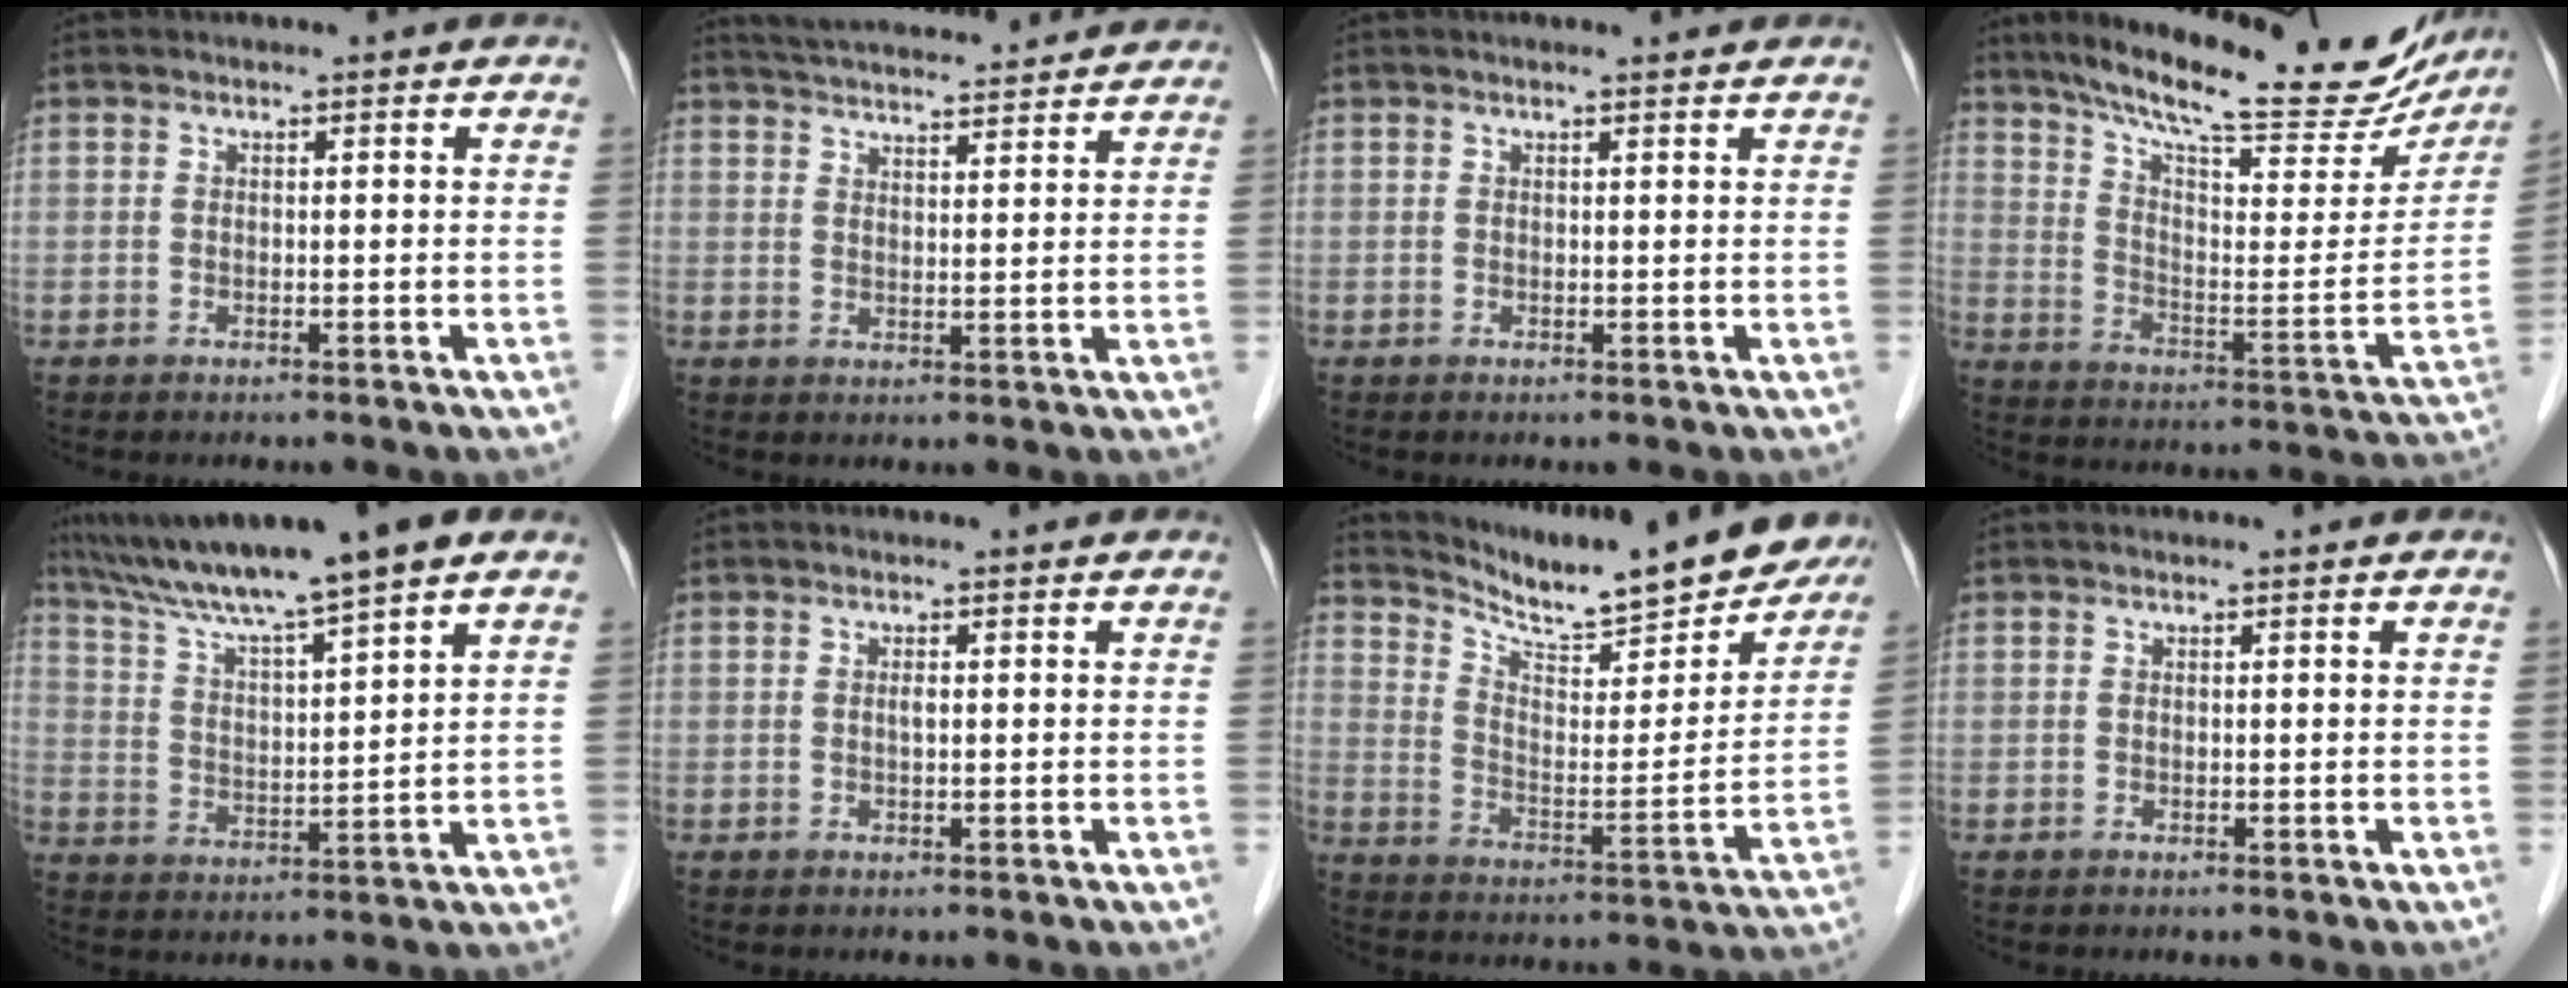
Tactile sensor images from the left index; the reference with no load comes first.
{"total": 15.2, "force": [14.4, 1.9, 4.6], "torque": [-0.076, 0.033, 0.203]}
{"total": 1.5, "force": [1.4, 0.1, 0.5], "torque": [-0.012, 0.009, 0.020]}
{"total": 26.5, "force": [22.1, 5.4, 13.5], "torque": [-0.205, -0.022, 0.299]}
{"total": 14.4, "force": [11.6, -0.2, 8.6], "torque": [-0.150, 0.018, 0.197]}
{"total": 0.6, "force": [0.1, 0.1, 0.6], "torque": [-0.013, 0.000, 0.001]}
{"total": 19.8, "force": [18.2, 2.9, 7.2], "torque": [-0.123, -0.026, 0.260]}
{"total": 0.0}